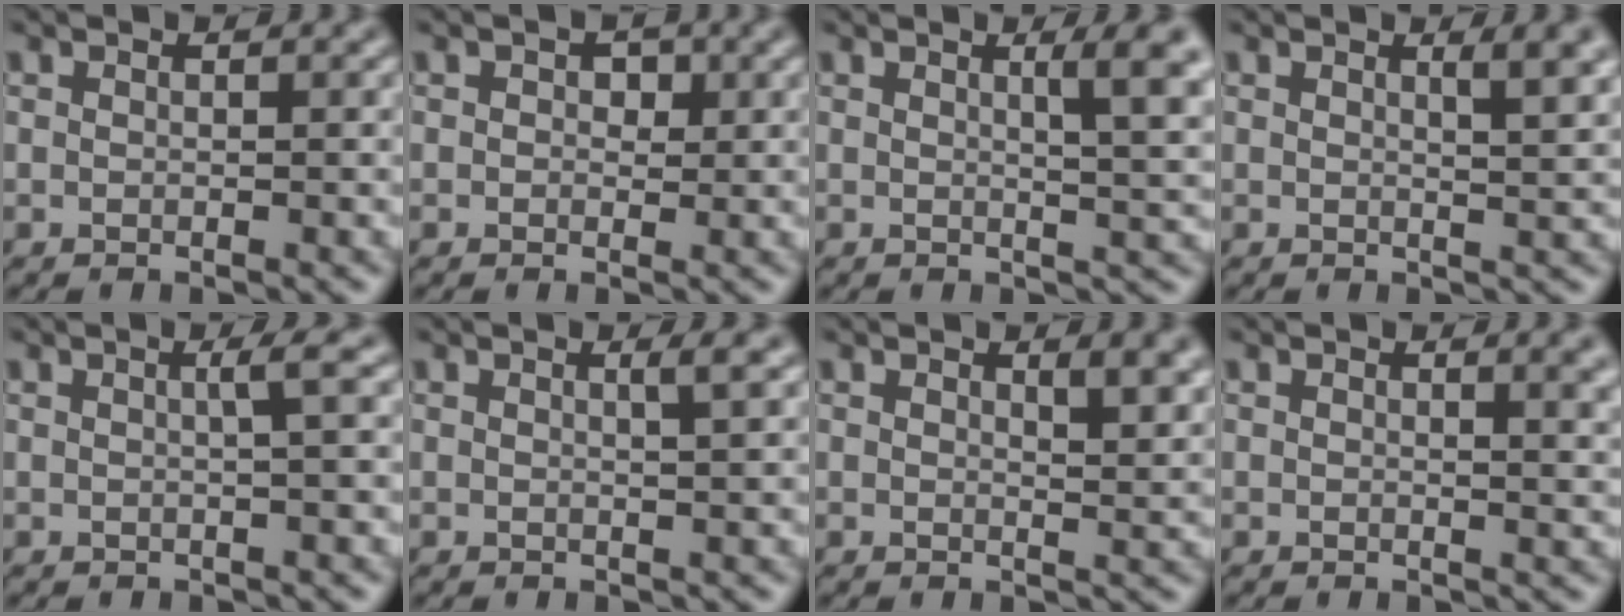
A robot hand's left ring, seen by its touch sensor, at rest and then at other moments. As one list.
[{"total": 1.4, "force": [0.4, 1.0, 0.8], "torque": [-0.006, 0.000, 0.002]}, {"total": 4.3, "force": [1.5, 1.0, 3.9], "torque": [-0.042, 0.003, 0.019]}, {"total": 3.3, "force": [1.4, 1.1, 2.7], "torque": [-0.016, 0.006, 0.015]}, {"total": 1.7, "force": [0.2, 0.3, 1.7], "torque": [-0.025, 0.007, -0.001]}, {"total": 1.5, "force": [0.6, 0.4, 1.3], "torque": [-0.014, 0.003, 0.004]}, {"total": 3.0, "force": [1.5, 1.0, 2.4], "torque": [-0.025, 0.000, 0.023]}, {"total": 2.5, "force": [1.2, 1.0, 2.0], "torque": [-0.013, 0.003, 0.014]}]